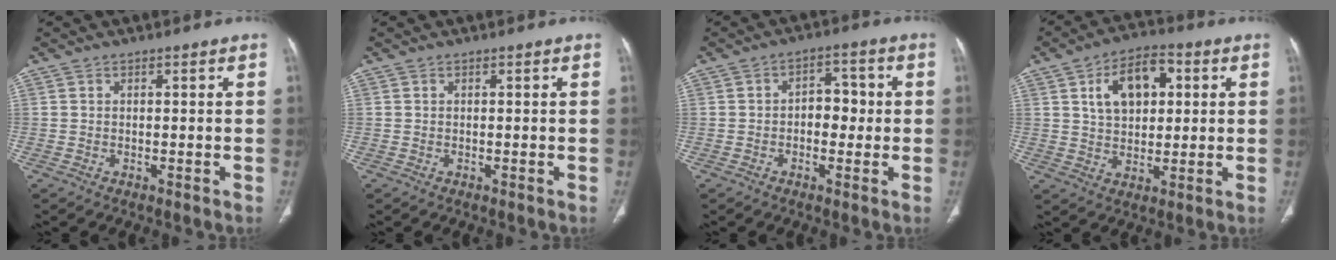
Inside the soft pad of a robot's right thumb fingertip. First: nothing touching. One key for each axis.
{"total": 0.0}
{"total": 5.5, "fx": -0.2, "fy": 3.8, "fz": 4.0, "tx": -0.029, "ty": 0.018, "tz": -0.010}
{"total": 11.3, "fx": 3.4, "fy": 7.0, "fz": 8.3, "tx": -0.112, "ty": 0.005, "tz": 0.053}